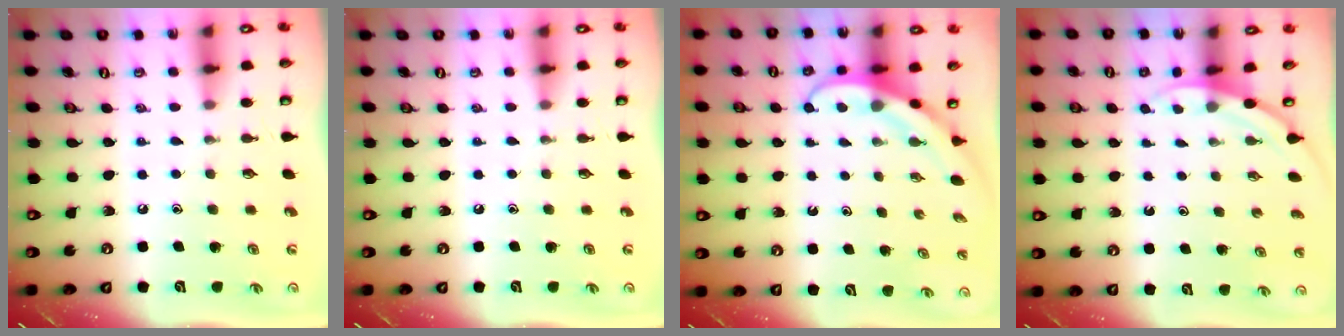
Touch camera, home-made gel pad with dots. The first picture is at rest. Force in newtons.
{"total": 0.0}
{"total": 4.0, "press": 3.9, "slide": 0.3}
{"total": 2.6, "press": 2.6, "slide": 0.1}